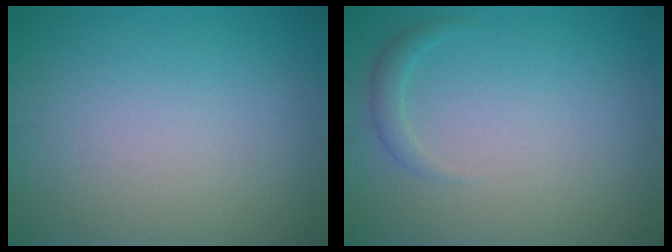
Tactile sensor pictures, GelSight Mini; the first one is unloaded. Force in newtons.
{"total": 1.2, "press": 1.2, "slide": 0.1}